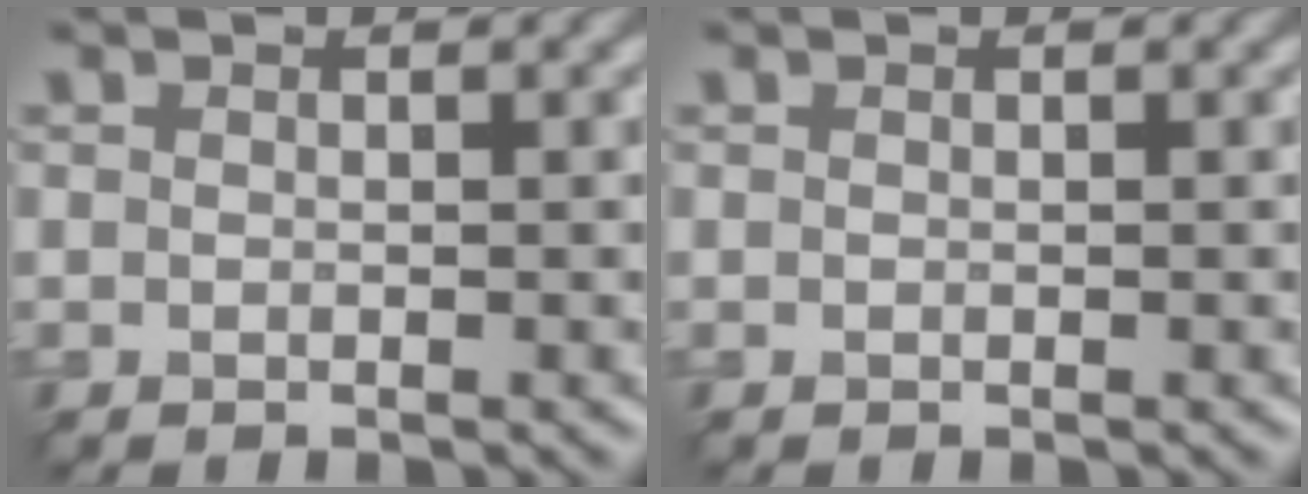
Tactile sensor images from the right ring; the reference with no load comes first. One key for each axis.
{"total": 0.0}